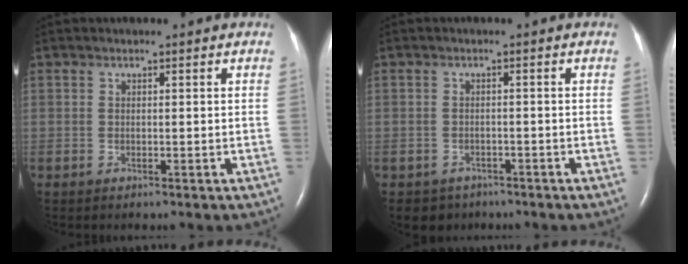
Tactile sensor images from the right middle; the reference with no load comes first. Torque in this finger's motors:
{"motor_torque": [0.26, -0.24, -0.01, 0.00]}